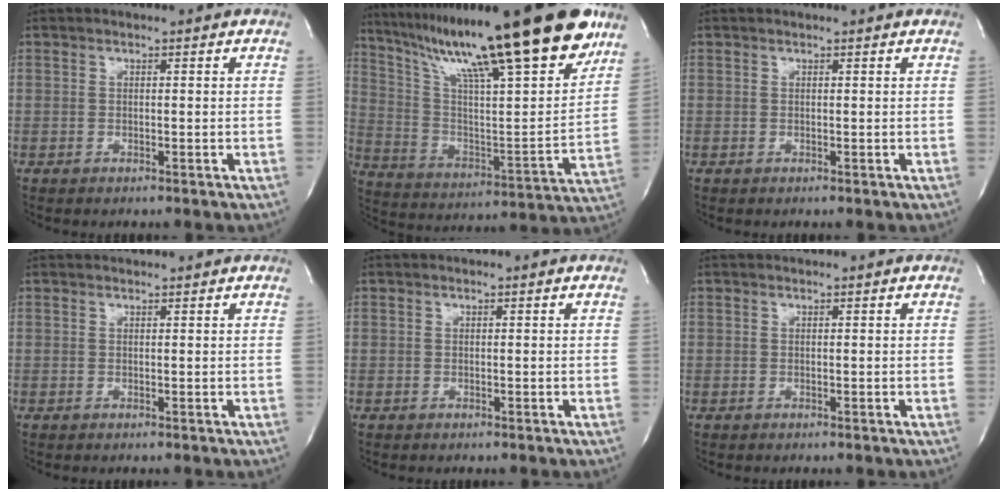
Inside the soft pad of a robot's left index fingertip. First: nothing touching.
{"total": 29.9, "force": [21.9, 3.1, 20.2], "torque": [-0.342, -0.007, 0.340]}
{"total": 0.7, "force": [0.7, 0.0, 0.1], "torque": [-0.004, 0.002, 0.007]}
{"total": 2.4, "force": [2.3, 0.1, 0.4], "torque": [-0.005, 0.023, 0.033]}
{"total": 0.0}
{"total": 0.0}